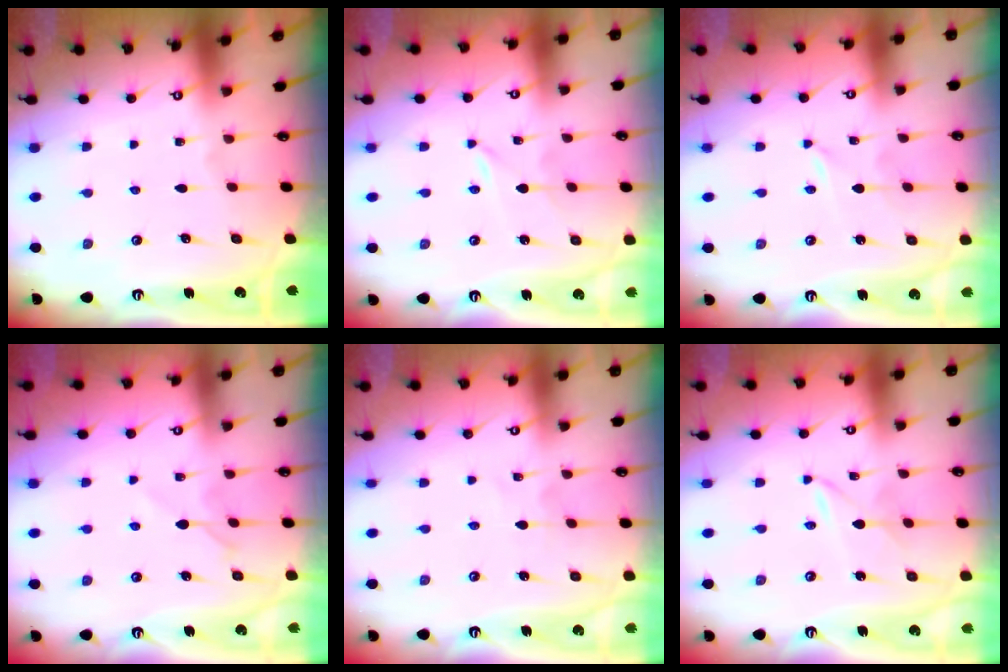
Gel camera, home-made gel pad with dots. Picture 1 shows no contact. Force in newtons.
{"total": 0.0}
{"total": 0.0}
{"total": 5.1, "press": 5.0, "slide": 0.7}
{"total": 1.9, "press": 1.9, "slide": 0.2}
{"total": 1.7, "press": 1.7, "slide": 0.0}